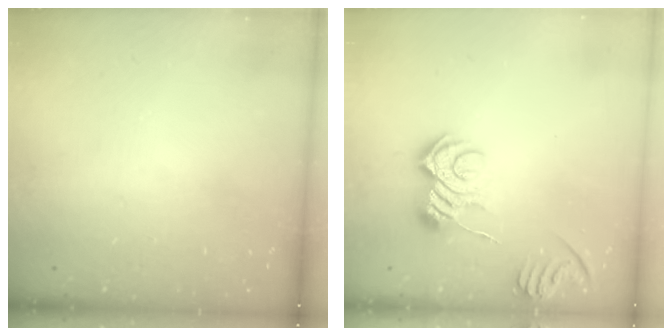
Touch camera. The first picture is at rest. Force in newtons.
{"total": 9.8, "press": 9.8, "slide": 0.2}